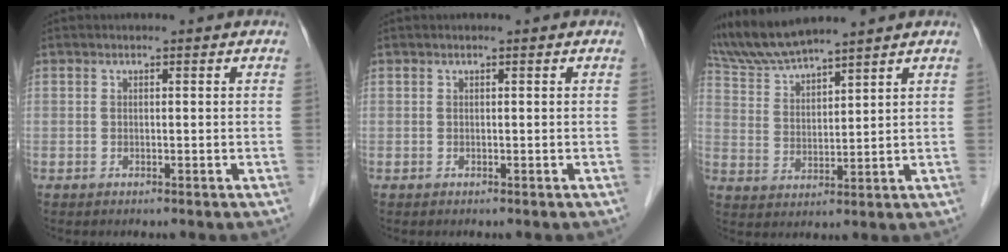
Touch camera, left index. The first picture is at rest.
{"total": 0.0}
{"total": 8.3, "force": [8.0, -0.4, 2.4], "torque": [-0.066, 0.016, 0.167]}